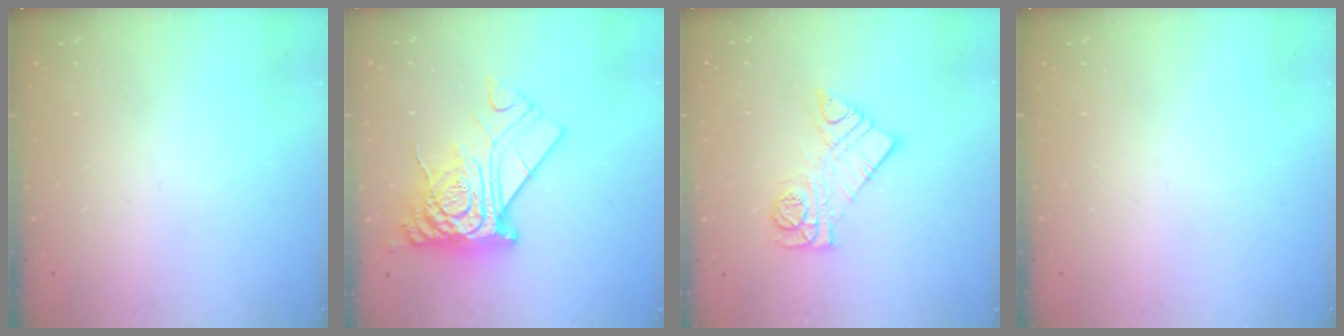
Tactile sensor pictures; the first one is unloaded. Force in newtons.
{"total": 15.8, "press": 15.8, "slide": 1.6}
{"total": 10.7, "press": 10.7, "slide": 0.6}
{"total": 0.0}